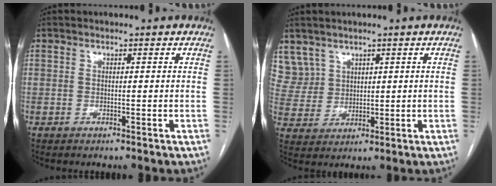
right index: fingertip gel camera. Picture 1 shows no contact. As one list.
[{"total": 7.0, "force": [4.5, 5.4, 0.2], "torque": [-0.012, 0.019, 0.106]}]